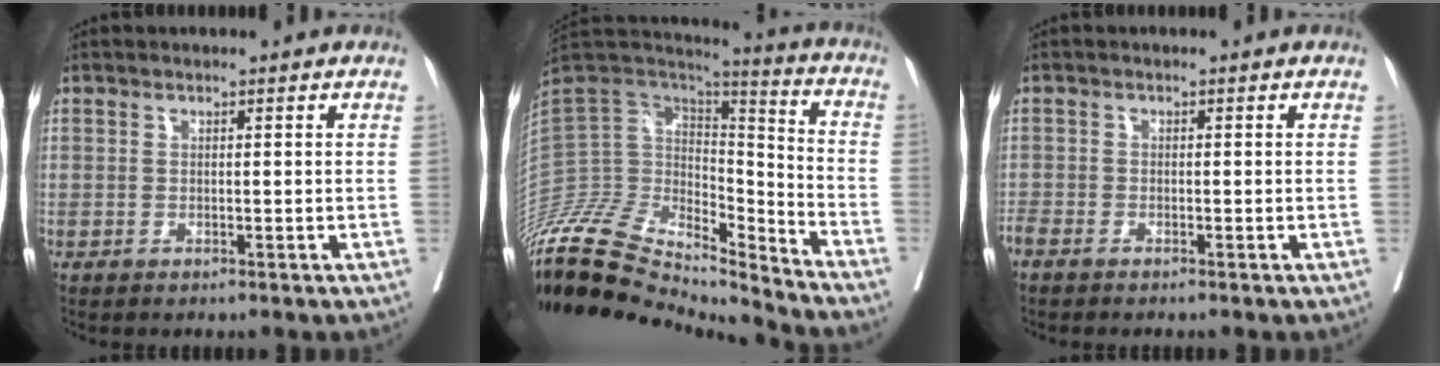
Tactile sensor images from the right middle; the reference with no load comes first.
{"total": 28.9, "force": [-26.0, 6.4, 11.0], "torque": [-0.267, 0.001, -0.439]}
{"total": 2.6, "force": [-2.2, 0.8, 1.1], "torque": [-0.028, -0.006, -0.042]}